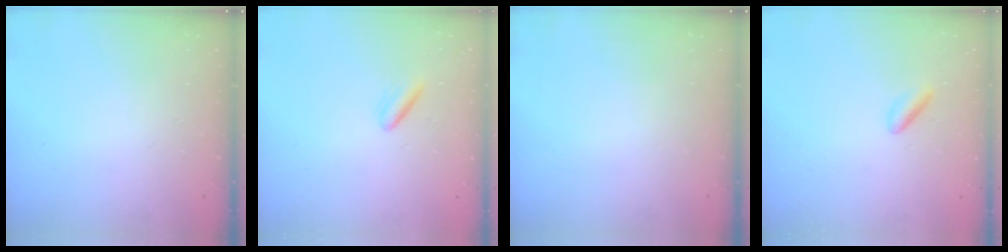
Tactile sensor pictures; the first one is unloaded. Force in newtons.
{"total": 2.7, "press": 2.6, "slide": 0.9}
{"total": 0.0}
{"total": 2.1, "press": 2.0, "slide": 0.8}